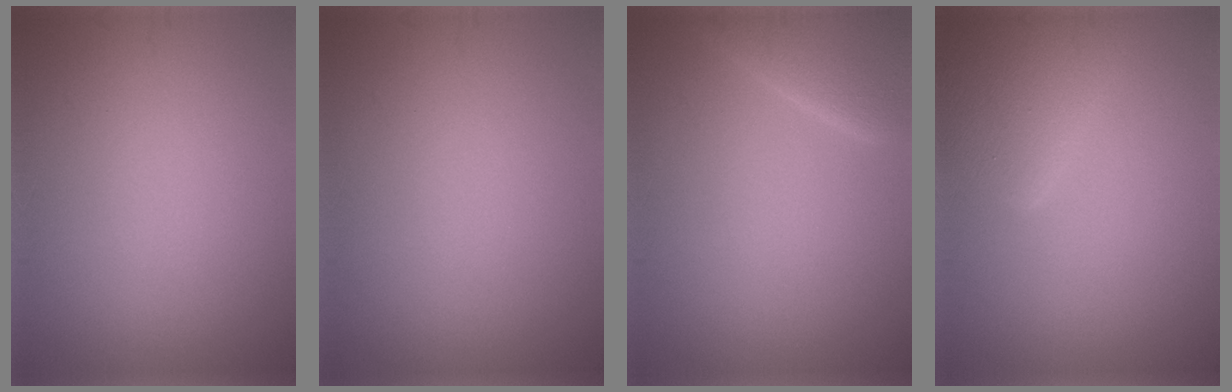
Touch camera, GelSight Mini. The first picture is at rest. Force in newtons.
{"total": 0.0}
{"total": 3.3, "press": 3.3, "slide": 0.3}
{"total": 4.7, "press": 4.7, "slide": 0.2}